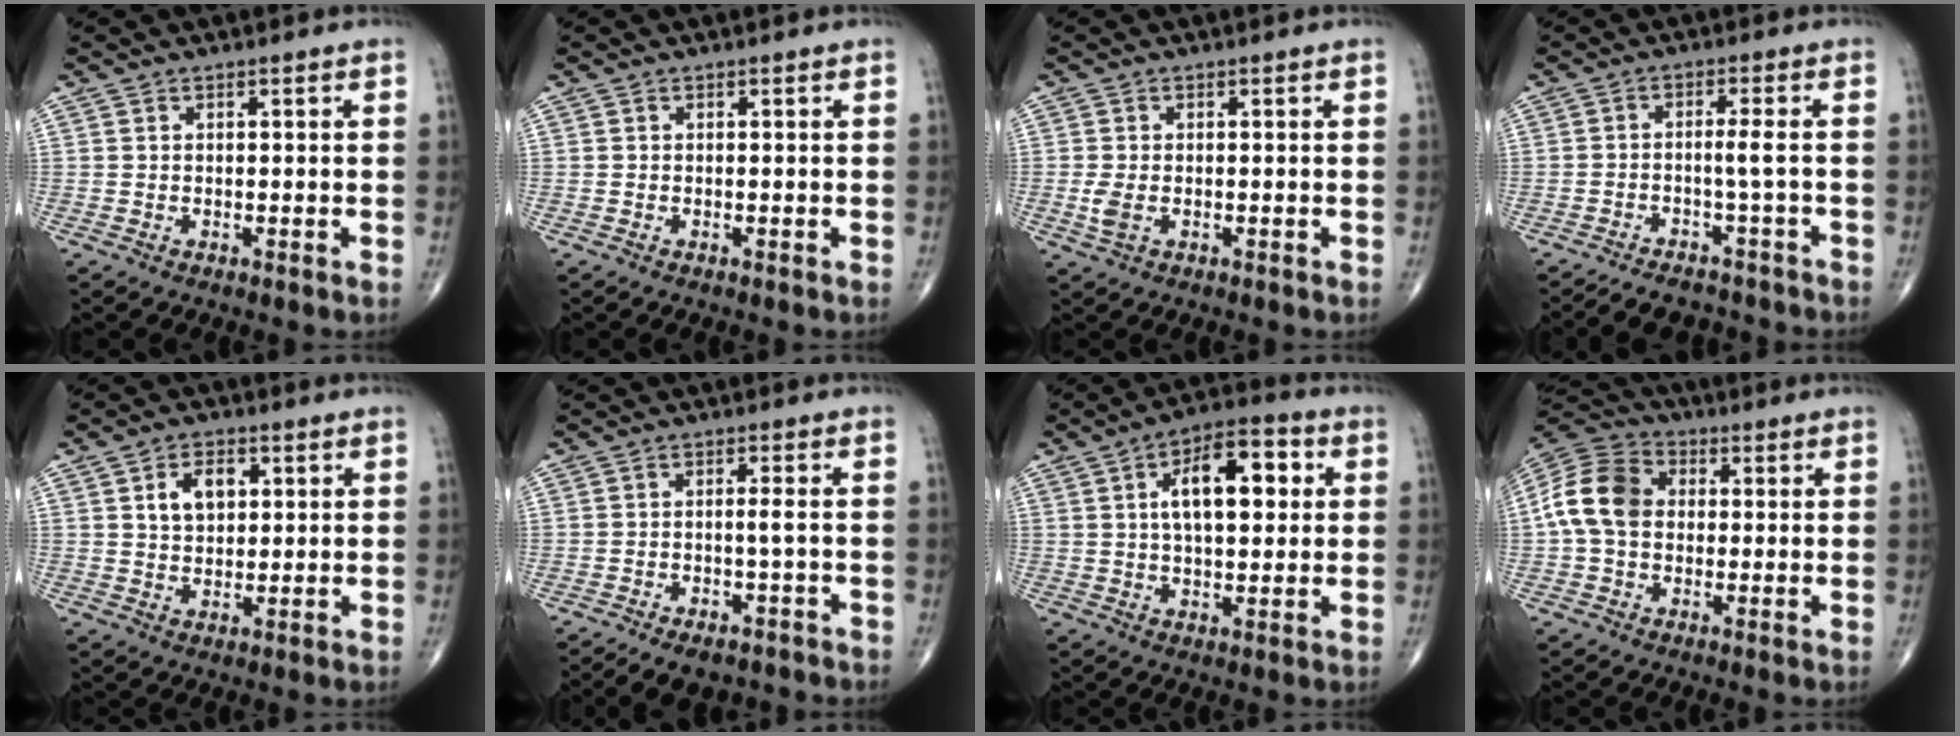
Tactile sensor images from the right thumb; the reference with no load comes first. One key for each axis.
{"total": 0.0}
{"total": 2.6, "fx": -0.6, "fy": 1.4, "fz": 2.1, "tx": -0.056, "ty": -0.005, "tz": -0.012}
{"total": 7.3, "fx": -6.4, "fy": 1.8, "fz": 3.2, "tx": -0.050, "ty": 0.037, "tz": -0.096}
{"total": 6.4, "fx": 1.9, "fy": 4.2, "fz": 4.5, "tx": -0.055, "ty": -0.001, "tz": 0.031}
{"total": 7.7, "fx": -5.5, "fy": 2.8, "fz": 4.5, "tx": -0.062, "ty": 0.023, "tz": -0.079}
{"total": 13.3, "fx": 2.9, "fy": 6.4, "fz": 11.3, "tx": -0.153, "ty": 0.014, "tz": 0.040}
{"total": 11.8, "fx": 0.2, "fy": 8.9, "fz": 7.7, "tx": -0.146, "ty": 0.032, "tz": -0.006}